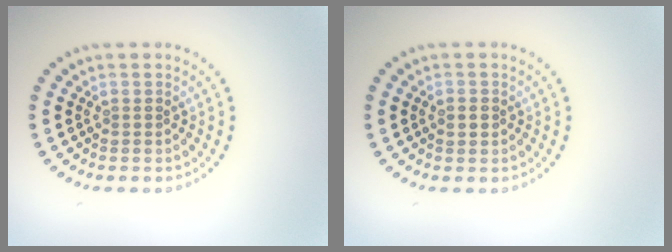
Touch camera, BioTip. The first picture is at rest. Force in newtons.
{"total": 1.1, "press": 1.1, "slide": 0.1}